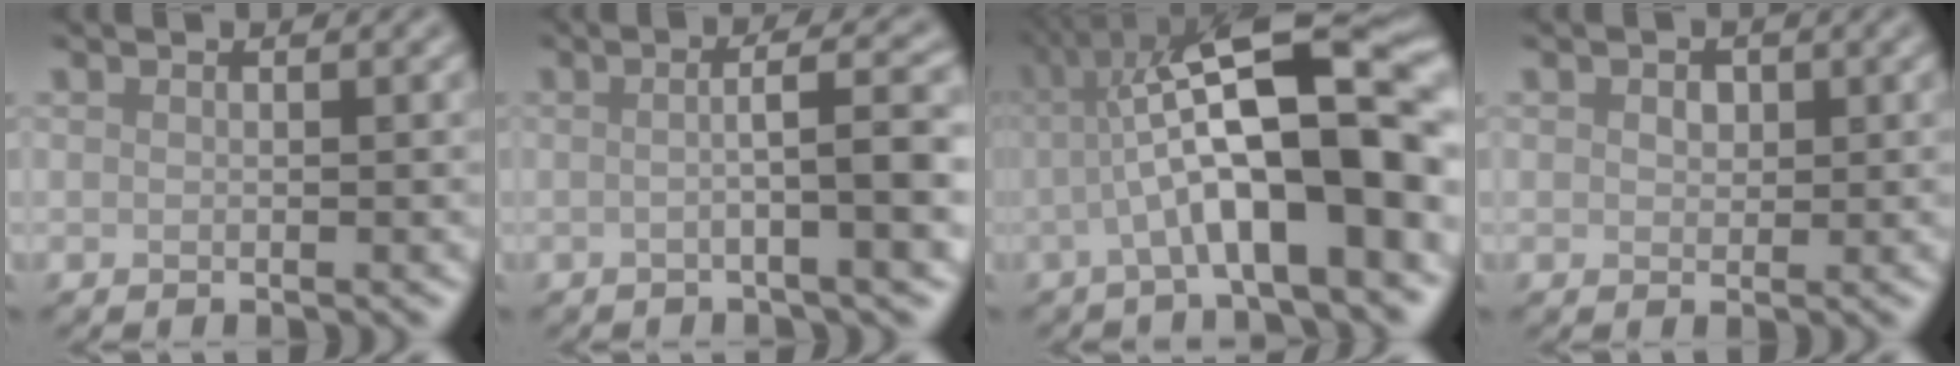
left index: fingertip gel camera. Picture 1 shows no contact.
{"total": 5.9, "force": [-0.3, 1.1, 5.8], "torque": [-0.076, 0.010, -0.013]}
{"total": 11.6, "force": [-0.6, 2.7, 11.3], "torque": [-0.173, 0.025, -0.009]}
{"total": 1.2, "force": [0.5, 0.9, 0.7], "torque": [-0.011, 0.000, 0.007]}